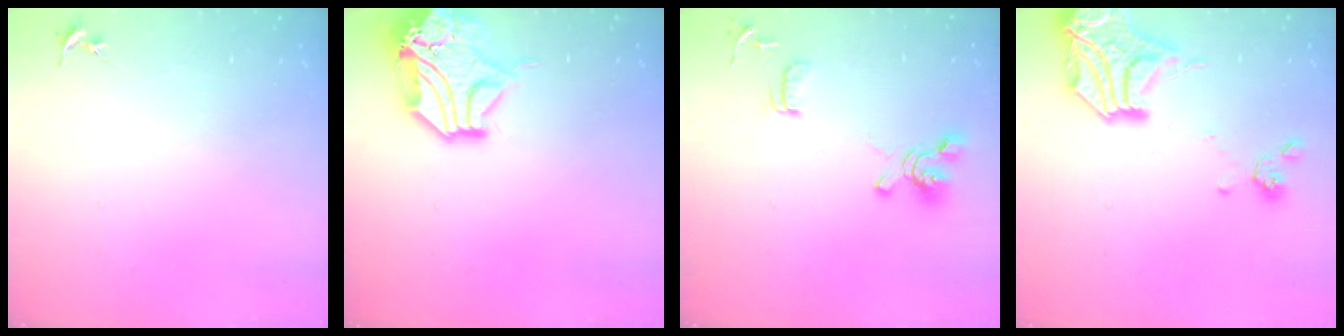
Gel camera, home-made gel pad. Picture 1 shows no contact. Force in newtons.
{"total": 15.9, "press": 15.7, "slide": 2.2}
{"total": 13.0, "press": 12.9, "slide": 1.6}
{"total": 19.9, "press": 19.8, "slide": 2.6}